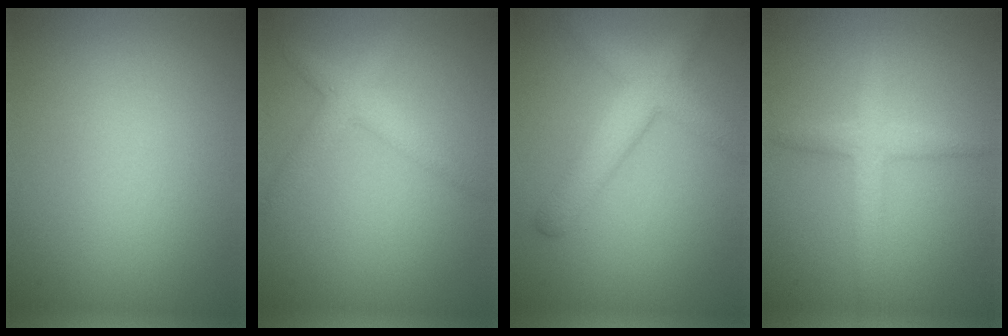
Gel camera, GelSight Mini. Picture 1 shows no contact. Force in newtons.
{"total": 3.2, "press": 3.1, "slide": 0.2}
{"total": 4.8, "press": 4.8, "slide": 0.3}
{"total": 2.7, "press": 2.7, "slide": 0.0}